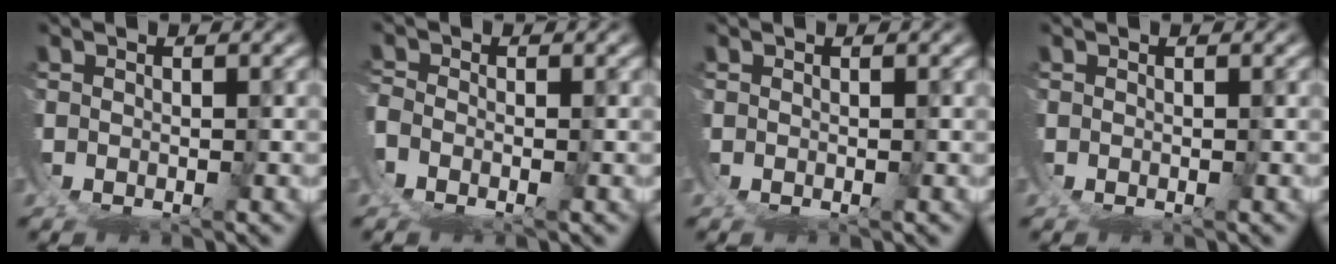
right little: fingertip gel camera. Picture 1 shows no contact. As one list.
[{"total": 1.3, "force": [-1.0, 0.5, 0.8], "torque": [-0.012, -0.008, -0.017]}, {"total": 0.0}, {"total": 0.0}]